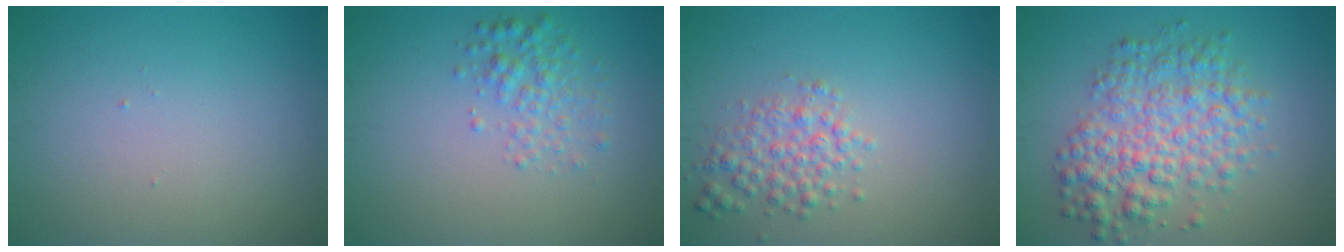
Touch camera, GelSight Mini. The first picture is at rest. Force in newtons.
{"total": 2.4, "press": 2.4, "slide": 0.1}
{"total": 2.8, "press": 2.8, "slide": 0.1}
{"total": 6.1, "press": 6.1, "slide": 0.1}